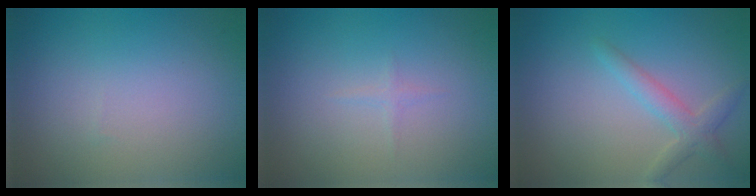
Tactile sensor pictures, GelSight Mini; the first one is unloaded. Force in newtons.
{"total": 0.6, "press": 0.6, "slide": 0.0}
{"total": 2.3, "press": 2.3, "slide": 0.1}